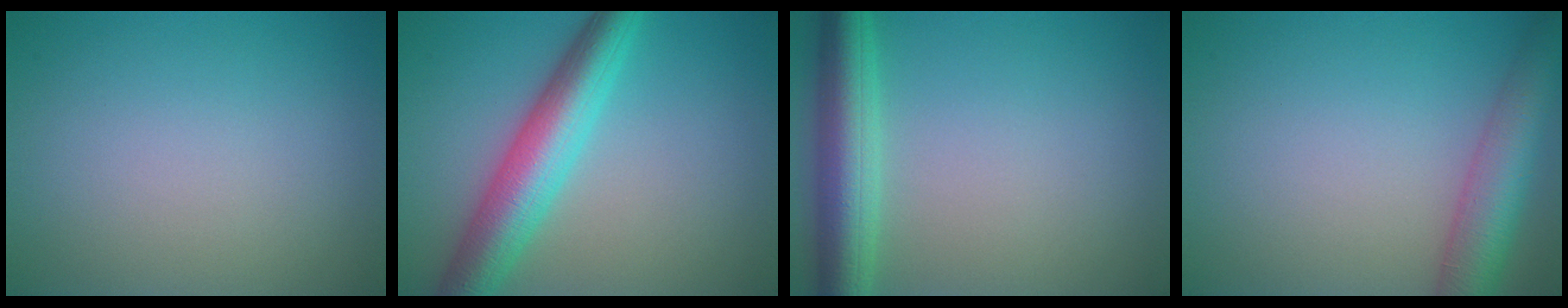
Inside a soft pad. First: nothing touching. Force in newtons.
{"total": 6.9, "press": 6.9, "slide": 0.1}
{"total": 5.7, "press": 5.7, "slide": 0.2}
{"total": 5.6, "press": 5.6, "slide": 0.2}